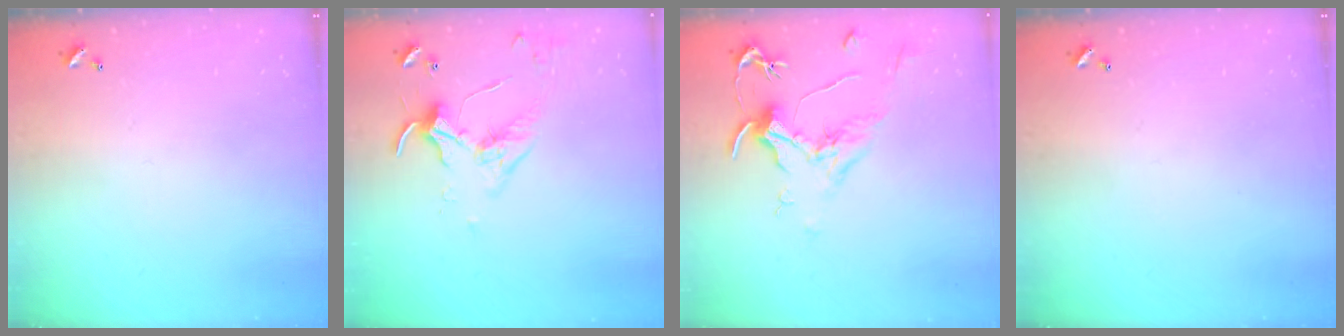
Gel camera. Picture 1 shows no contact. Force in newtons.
{"total": 3.6, "press": 3.5, "slide": 0.7}
{"total": 2.1, "press": 2.0, "slide": 0.8}
{"total": 0.0}